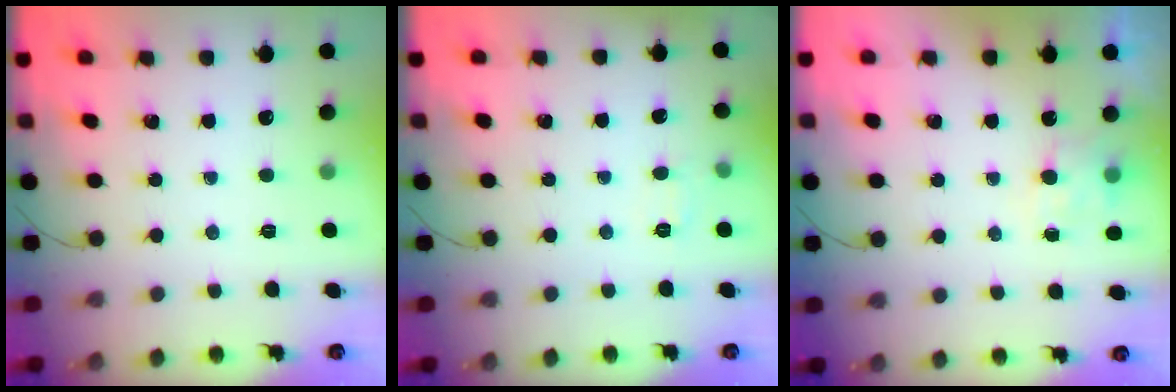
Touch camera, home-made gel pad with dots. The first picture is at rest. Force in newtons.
{"total": 5.8, "press": 5.6, "slide": 1.4}
{"total": 5.3, "press": 5.2, "slide": 1.1}